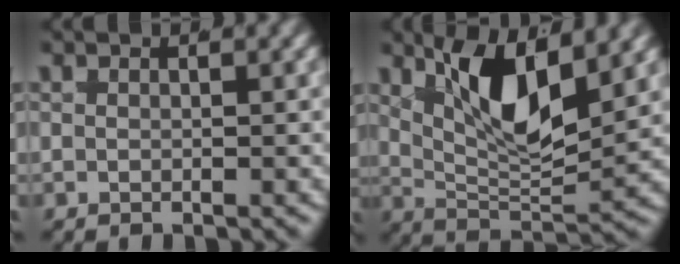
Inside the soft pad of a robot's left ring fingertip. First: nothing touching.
{"total": 7.6, "force": [2.7, 3.1, 6.3], "torque": [-0.115, -0.007, 0.044]}